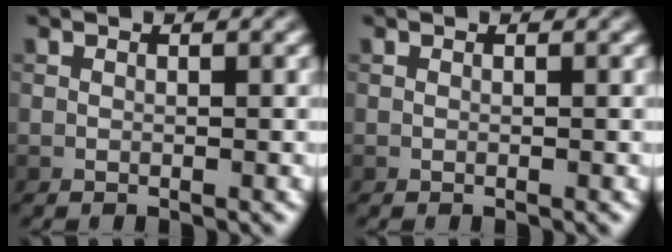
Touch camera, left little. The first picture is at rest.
{"total": 0.0}